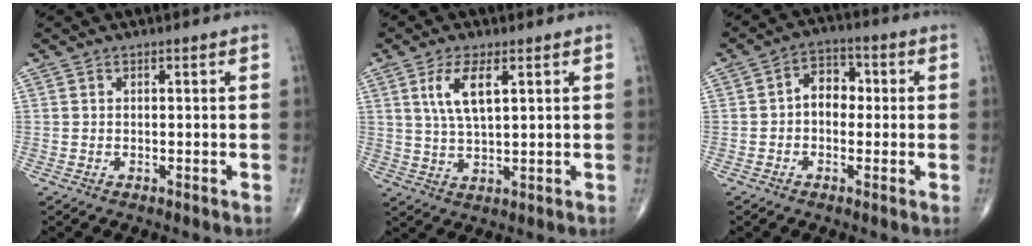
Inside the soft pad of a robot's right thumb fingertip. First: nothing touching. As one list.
[{"total": 7.0, "force": [2.7, 2.5, 6.0], "torque": [-0.123, -0.009, 0.058]}, {"total": 5.9, "force": [0.0, 4.2, 4.1], "torque": [-0.046, 0.022, -0.011]}]